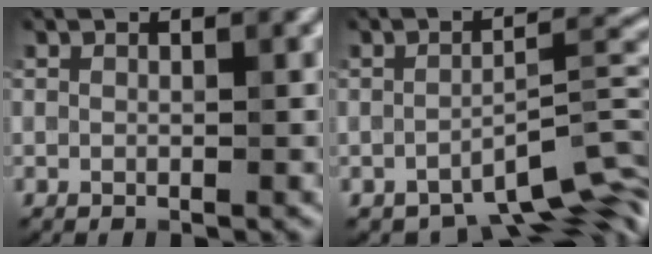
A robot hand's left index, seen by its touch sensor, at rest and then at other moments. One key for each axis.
{"total": 7.0, "fx": -4.7, "fy": 2.1, "fz": 4.7, "tx": -0.062, "ty": 0.000, "tz": -0.071}